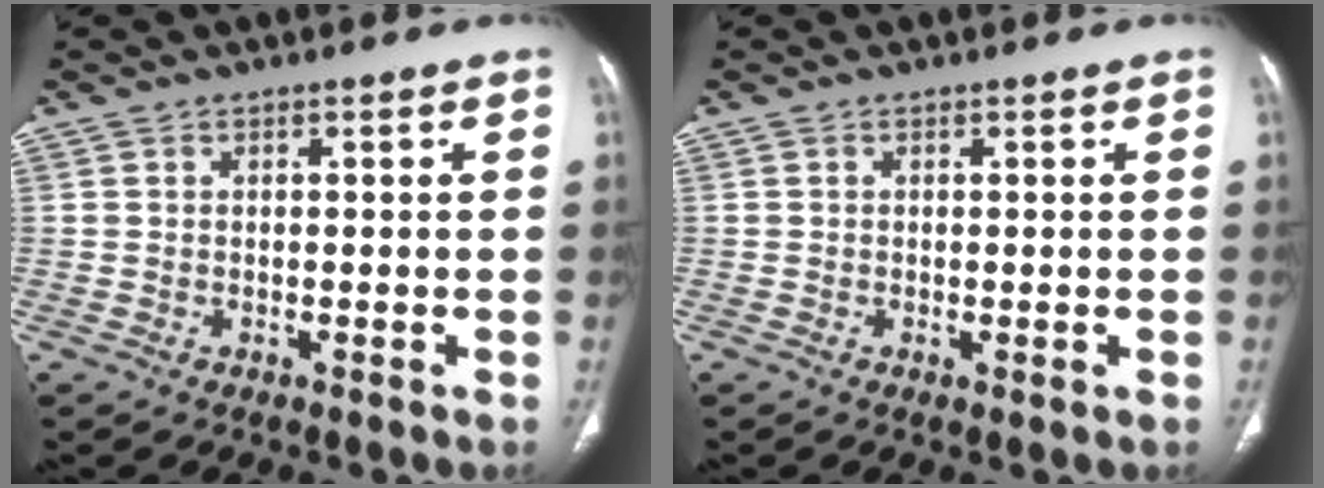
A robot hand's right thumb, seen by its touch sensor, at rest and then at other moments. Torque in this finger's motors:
{"motor_torque": [-0.07, -0.18, 0.05, 0.01, 0.03]}